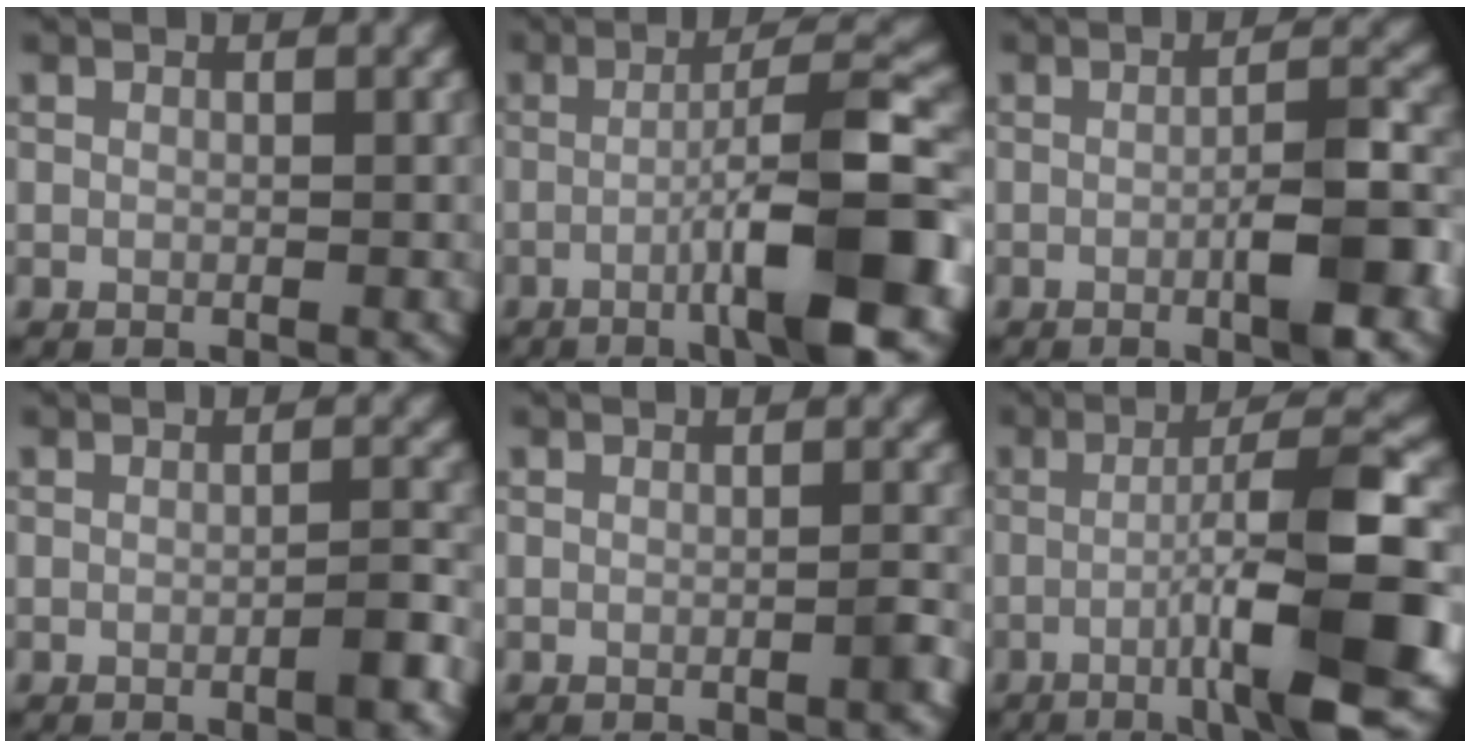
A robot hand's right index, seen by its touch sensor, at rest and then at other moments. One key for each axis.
{"total": 9.6, "fx": -2.8, "fy": 1.3, "fz": 9.1, "tx": -0.126, "ty": 0.015, "tz": -0.053}
{"total": 5.3, "fx": -1.5, "fy": 0.8, "fz": 5.1, "tx": -0.075, "ty": 0.007, "tz": -0.024}
{"total": 2.1, "fx": -1.0, "fy": 0.3, "fz": 1.8, "tx": -0.023, "ty": 0.007, "tz": -0.018}
{"total": 0.9, "fx": -0.4, "fy": 0.1, "fz": 0.8, "tx": -0.010, "ty": 0.005, "tz": -0.008}
{"total": 10.5, "fx": -2.6, "fy": 1.4, "fz": 10.0, "tx": -0.138, "ty": 0.017, "tz": -0.049}